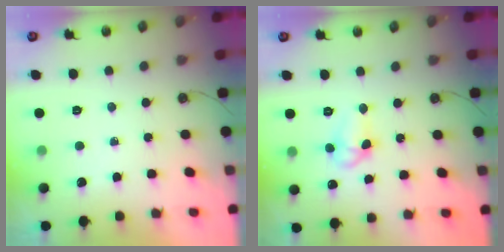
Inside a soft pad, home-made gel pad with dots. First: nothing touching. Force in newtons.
{"total": 7.6, "press": 7.6, "slide": 0.7}